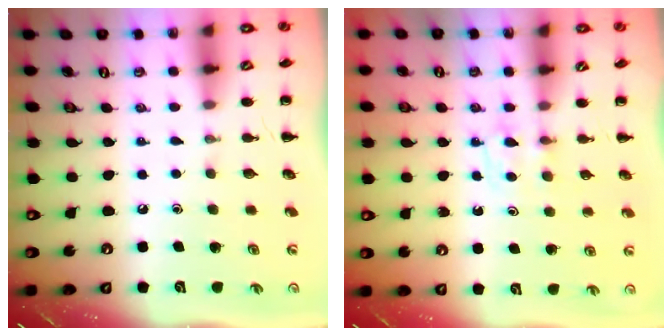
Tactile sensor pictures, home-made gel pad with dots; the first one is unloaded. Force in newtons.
{"total": 3.8, "press": 3.5, "slide": 1.5}